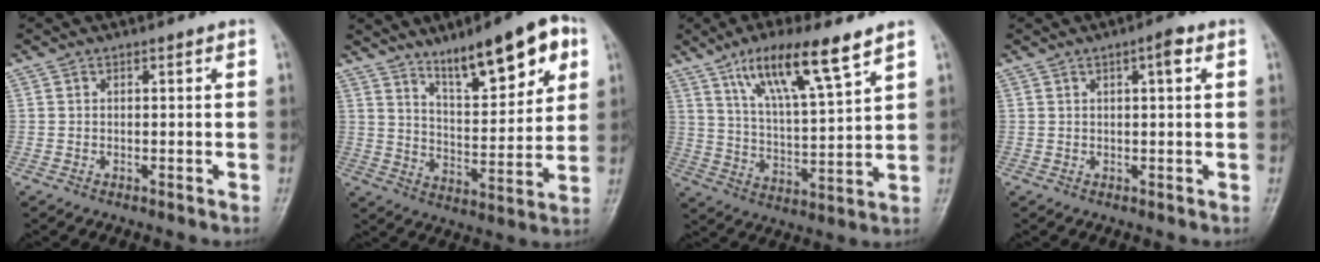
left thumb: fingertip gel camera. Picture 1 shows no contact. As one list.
[{"total": 16.5, "force": [9.5, 5.3, 12.4], "torque": [-0.152, -0.040, 0.153]}, {"total": 14.3, "force": [8.8, 2.7, 10.9], "torque": [-0.187, -0.036, 0.165]}, {"total": 3.1, "force": [1.2, 0.7, 2.7], "torque": [-0.039, 0.003, 0.015]}]